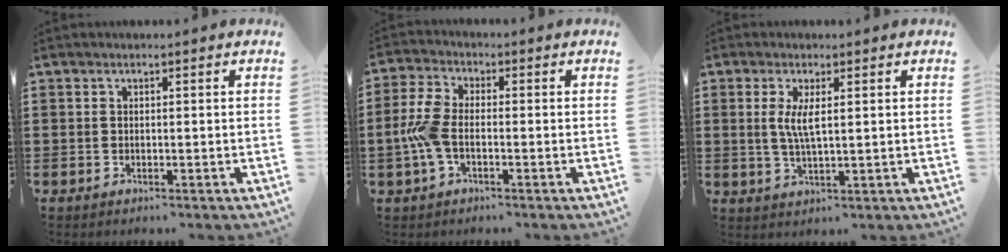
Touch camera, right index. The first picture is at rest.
{"total": 6.0, "force": [-1.3, 2.9, 5.1], "torque": [-0.130, -0.005, -0.032]}
{"total": 4.0, "force": [0.9, 0.9, 3.8], "torque": [-0.078, 0.002, 0.014]}